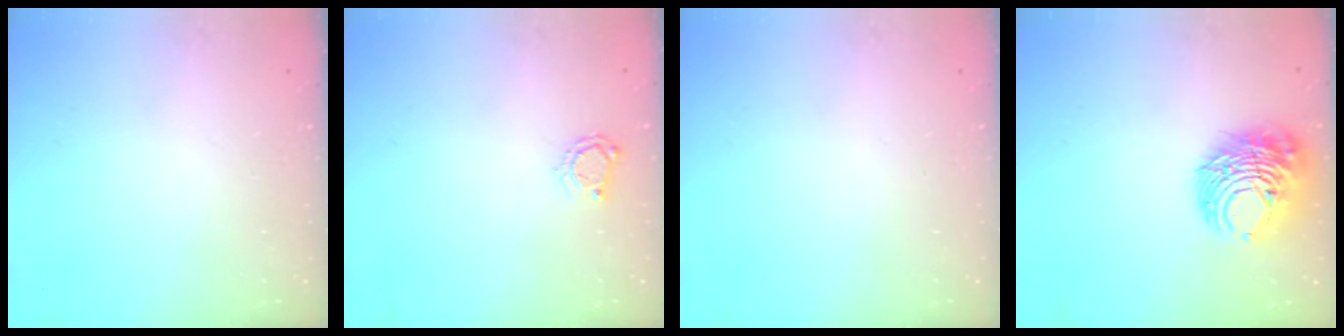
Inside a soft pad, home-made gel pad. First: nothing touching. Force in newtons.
{"total": 4.7, "press": 4.6, "slide": 0.5}
{"total": 0.0}
{"total": 10.9, "press": 10.8, "slide": 1.4}